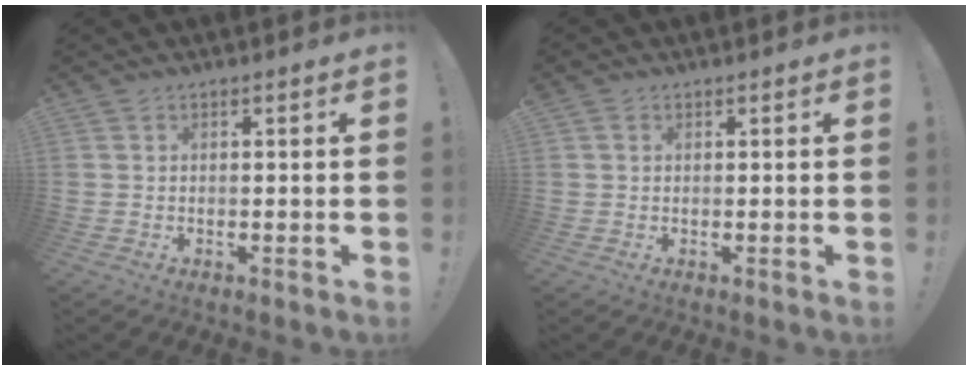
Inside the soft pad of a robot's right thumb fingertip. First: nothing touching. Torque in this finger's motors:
{"motor_torque": [0.32, 1.69, 0.70, -0.03, 0.01]}